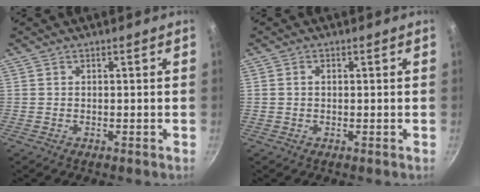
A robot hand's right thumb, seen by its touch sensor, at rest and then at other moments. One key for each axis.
{"total": 1.0, "fx": 0.1, "fy": 0.7, "fz": 0.7, "tx": -0.011, "ty": 0.005, "tz": 0.001}